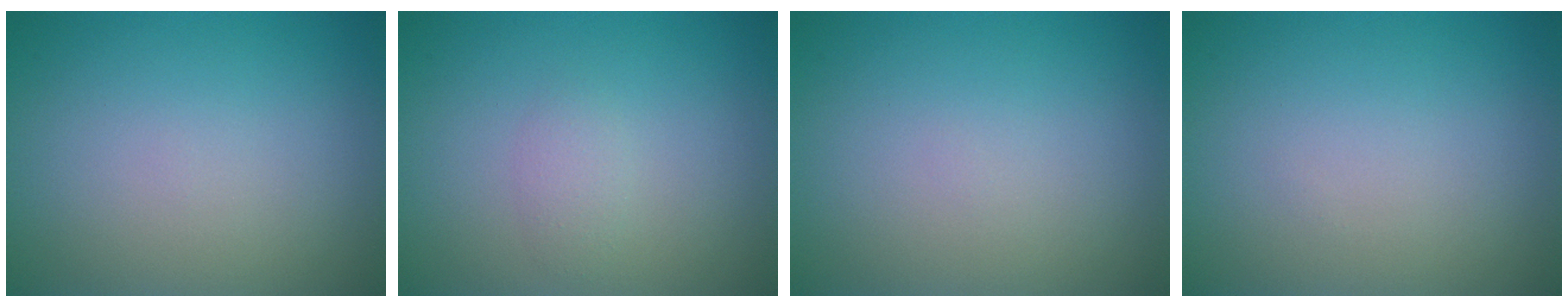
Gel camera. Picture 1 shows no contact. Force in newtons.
{"total": 1.2, "press": 1.2, "slide": 0.0}
{"total": 0.0}
{"total": 0.0}